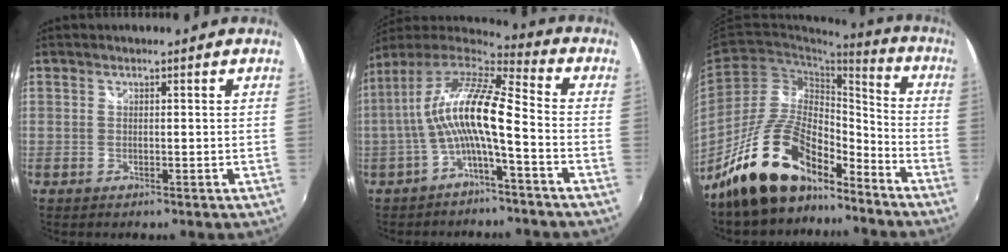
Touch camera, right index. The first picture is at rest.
{"total": 13.1, "force": [-1.7, 1.9, 12.8], "torque": [-0.245, 0.016, -0.036]}
{"total": 17.2, "force": [-13.2, 7.0, 8.6], "torque": [-0.167, 0.028, -0.226]}